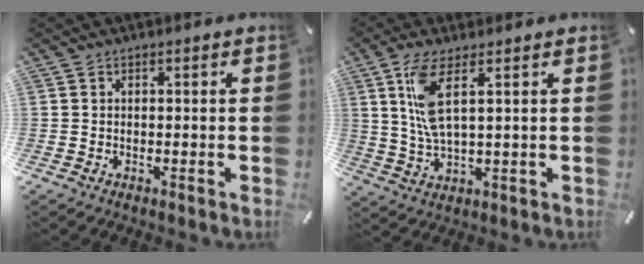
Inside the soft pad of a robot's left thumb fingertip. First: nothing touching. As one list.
[{"total": 9.3, "force": [3.3, 3.0, 8.1], "torque": [-0.184, -0.004, 0.054]}]